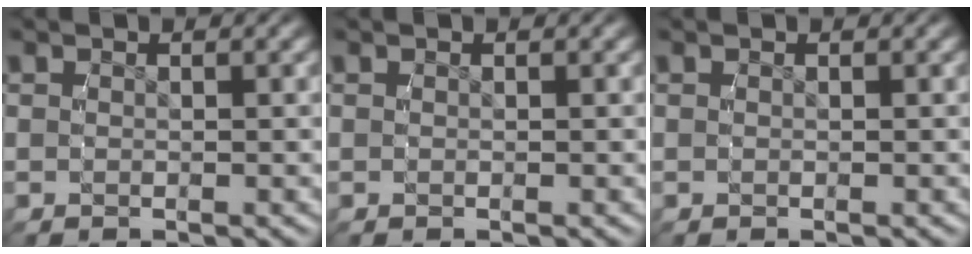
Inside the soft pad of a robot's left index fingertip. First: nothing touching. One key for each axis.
{"total": 0.0}
{"total": 0.0}